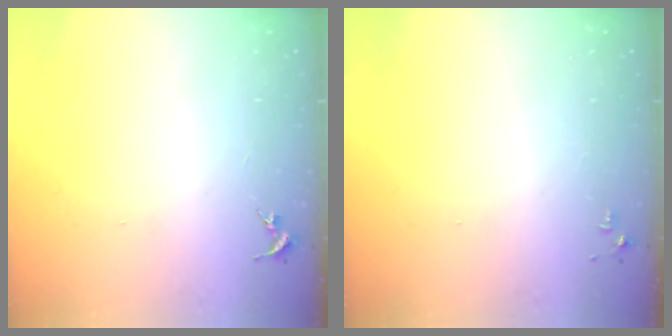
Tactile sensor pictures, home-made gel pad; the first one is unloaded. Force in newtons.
{"total": 2.8, "press": 2.8, "slide": 0.4}